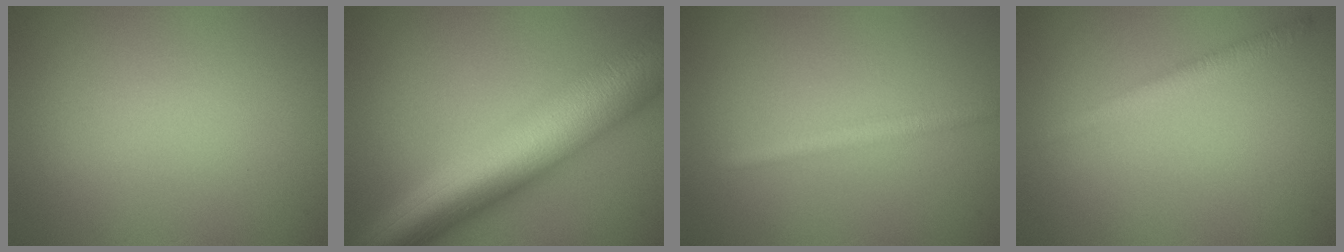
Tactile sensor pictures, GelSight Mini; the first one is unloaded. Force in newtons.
{"total": 12.8, "press": 12.8, "slide": 0.2}
{"total": 1.8, "press": 1.8, "slide": 0.1}
{"total": 1.8, "press": 1.8, "slide": 0.1}